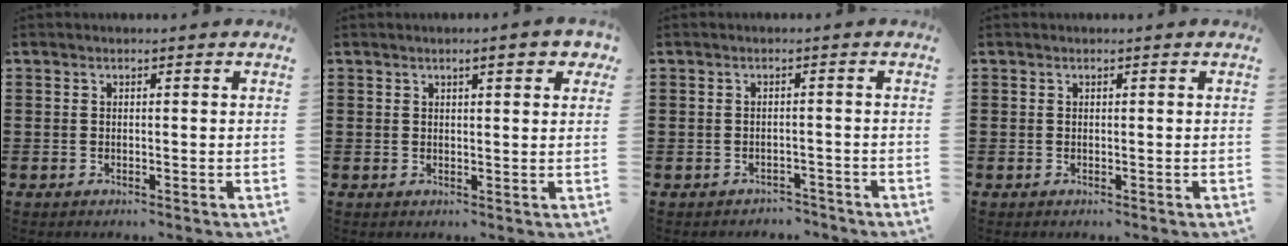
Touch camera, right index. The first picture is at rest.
{"total": 3.0, "force": [1.7, 0.5, 2.4], "torque": [-0.033, 0.000, 0.024]}
{"total": 1.7, "force": [-1.7, 0.5, -0.2], "torque": [-0.003, 0.005, -0.039]}
{"total": 0.0}